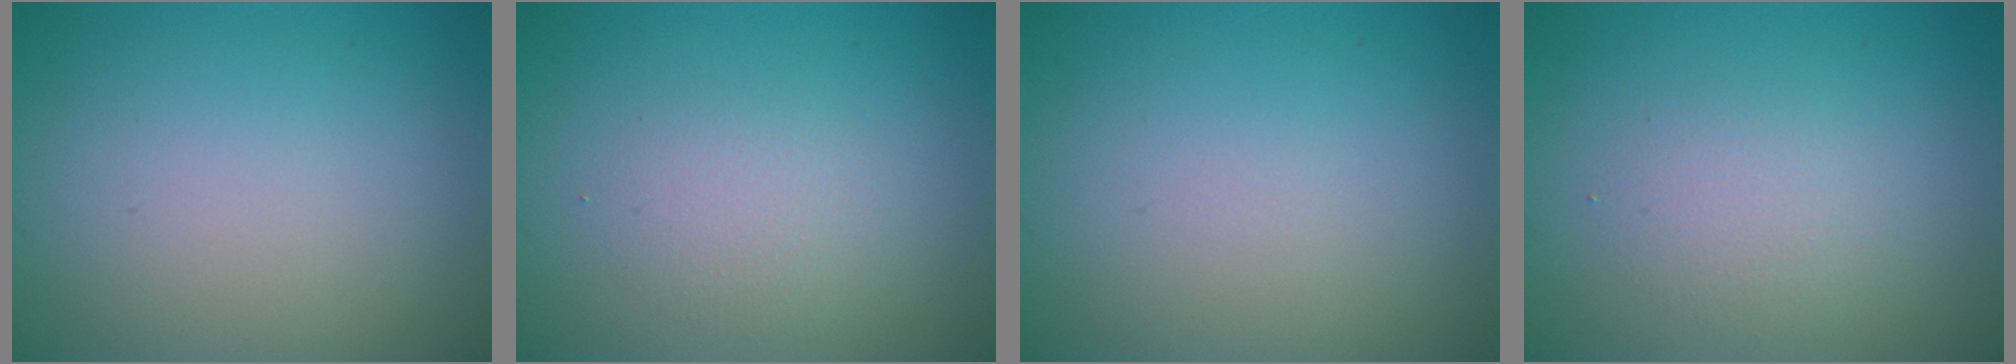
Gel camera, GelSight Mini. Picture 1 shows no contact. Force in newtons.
{"total": 1.7, "press": 1.7, "slide": 0.0}
{"total": 0.0}
{"total": 2.0, "press": 2.0, "slide": 0.0}